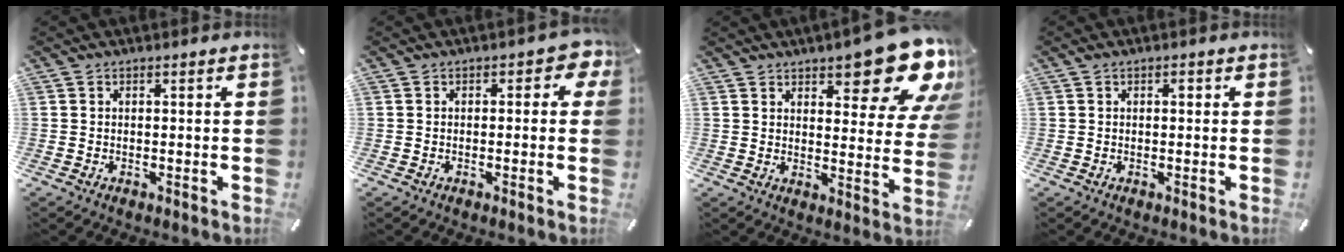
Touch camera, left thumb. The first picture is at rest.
{"total": 3.1, "force": [0.1, 1.8, 2.5], "torque": [-0.033, 0.003, -0.002]}
{"total": 16.1, "force": [10.8, 5.8, 10.4], "torque": [-0.120, -0.083, 0.179]}
{"total": 1.2, "force": [0.4, 0.7, 0.9], "torque": [-0.020, 0.005, 0.005]}